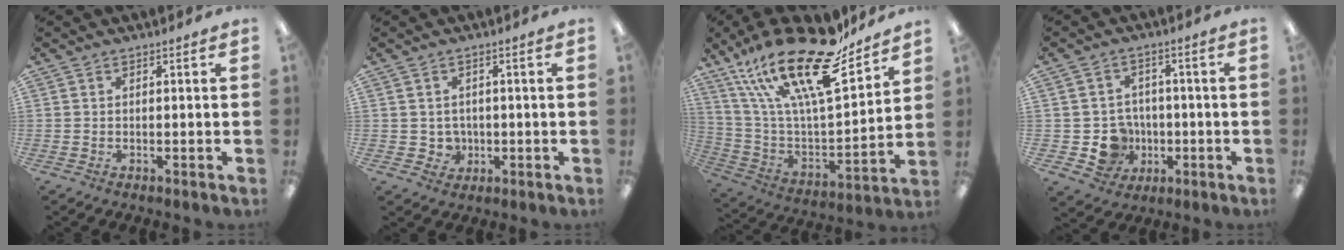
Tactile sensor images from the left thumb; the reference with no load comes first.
{"total": 3.1, "force": [0.4, 3.0, 0.9], "torque": [-0.014, 0.001, 0.005]}
{"total": 25.8, "force": [18.8, 7.6, 16.0], "torque": [-0.285, -0.123, 0.320]}
{"total": 8.0, "force": [-1.5, 7.5, 2.1], "torque": [-0.054, 0.009, -0.019]}